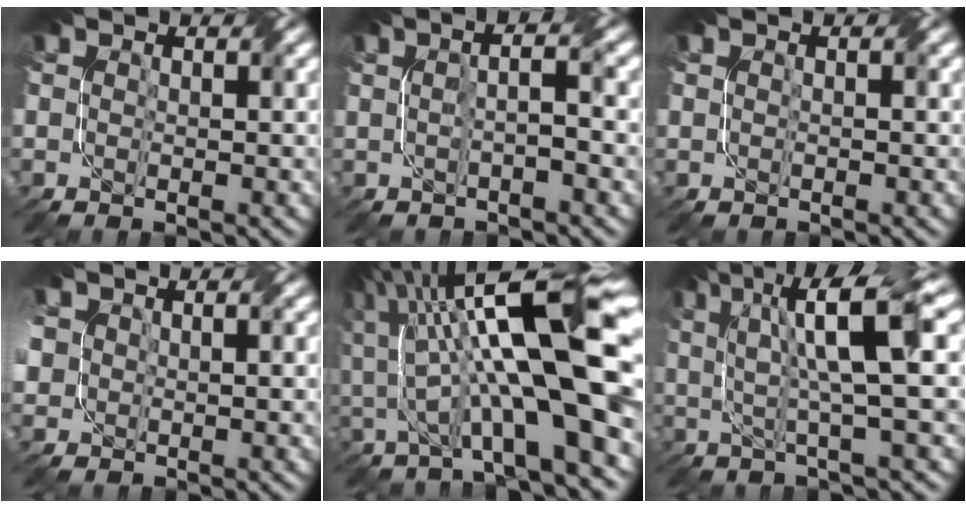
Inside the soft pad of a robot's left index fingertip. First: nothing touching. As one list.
[{"total": 2.7, "force": [0.4, 0.6, 2.6], "torque": [-0.029, 0.011, -0.004]}, {"total": 0.0}, {"total": 4.2, "force": [1.2, 3.4, 2.3], "torque": [-0.049, 0.024, 0.015]}, {"total": 12.8, "force": [1.3, 2.9, 12.4], "torque": [-0.194, 0.027, 0.022]}, {"total": 7.4, "force": [2.5, 1.2, 6.9], "torque": [-0.112, 0.015, 0.038]}]